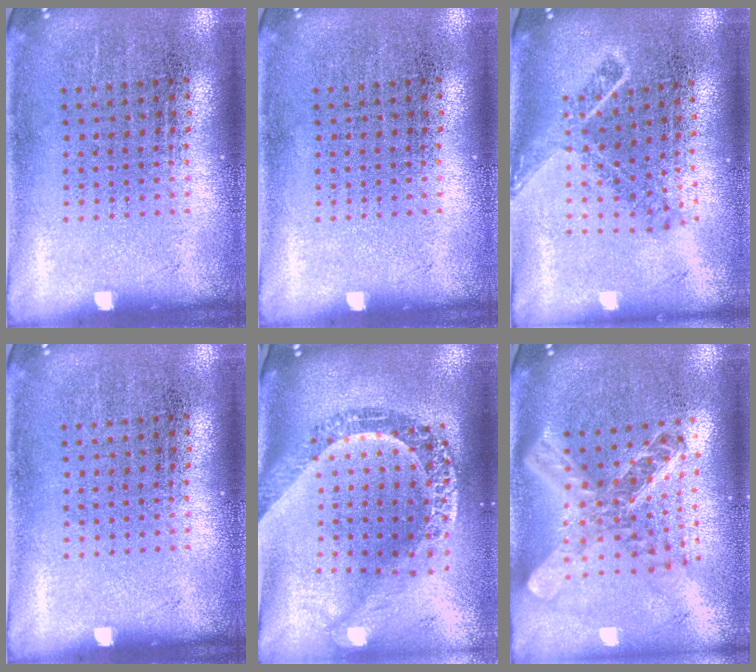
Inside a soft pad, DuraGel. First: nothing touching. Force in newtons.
{"total": 0.0}
{"total": 1.7, "press": 1.2, "slide": 1.2}
{"total": 0.0}
{"total": 3.1, "press": 2.3, "slide": 2.0}
{"total": 2.4, "press": 1.9, "slide": 1.5}